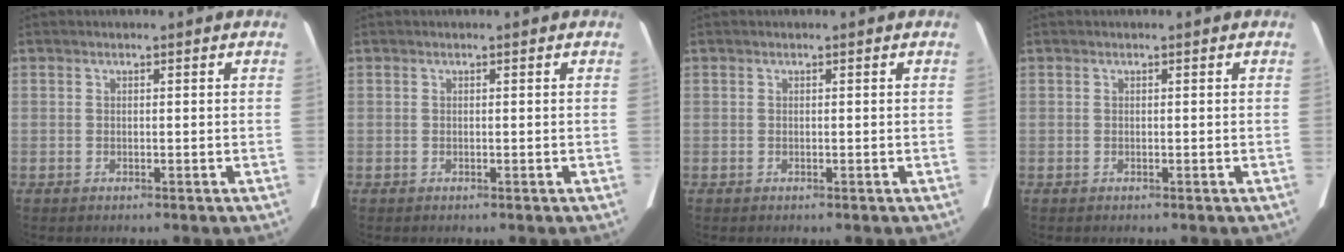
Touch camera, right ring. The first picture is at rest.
{"total": 0.0}
{"total": 0.0}
{"total": 0.0}